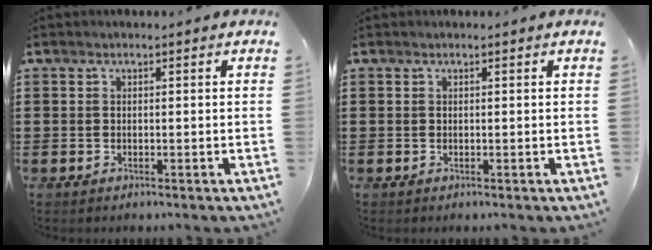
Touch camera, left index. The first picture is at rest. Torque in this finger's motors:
{"motor_torque": [0.24, -0.20, -0.09, -0.02]}